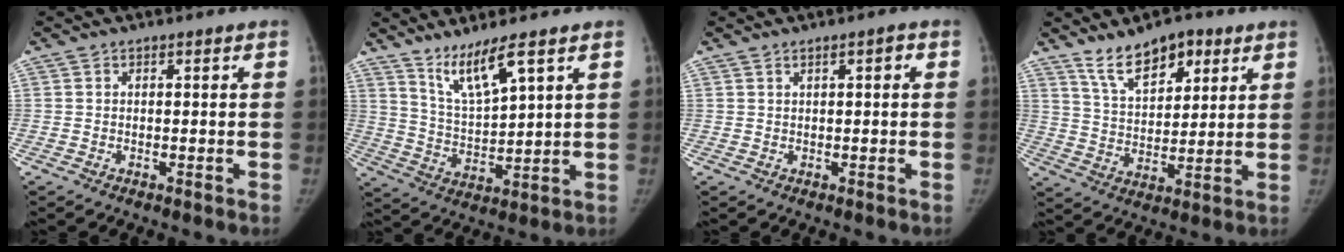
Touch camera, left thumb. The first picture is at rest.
{"total": 8.3, "force": [5.8, 0.9, 5.9], "torque": [-0.114, -0.050, 0.127]}
{"total": 1.5, "force": [0.5, 0.4, 1.4], "torque": [-0.021, 0.002, 0.007]}
{"total": 10.8, "force": [7.0, 5.3, 6.3], "torque": [-0.080, -0.039, 0.127]}